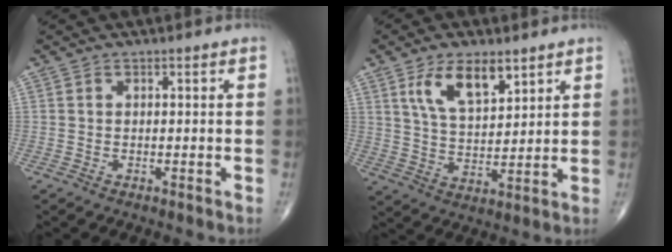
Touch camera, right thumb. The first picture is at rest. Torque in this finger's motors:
{"motor_torque": [0.00, 0.19, 0.23, 0.16, 0.13]}